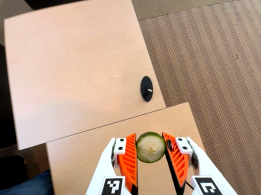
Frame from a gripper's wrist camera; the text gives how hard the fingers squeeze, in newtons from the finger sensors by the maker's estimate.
{"total": 10.6, "left": 11.1, "right": 10.1}